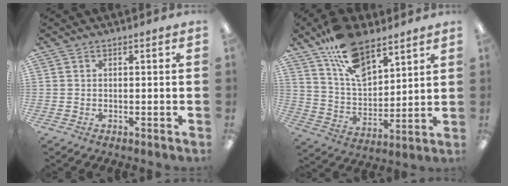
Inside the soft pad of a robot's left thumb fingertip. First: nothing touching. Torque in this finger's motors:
{"motor_torque": [1.99, 1.34, 1.46, -1.32, 0.11]}